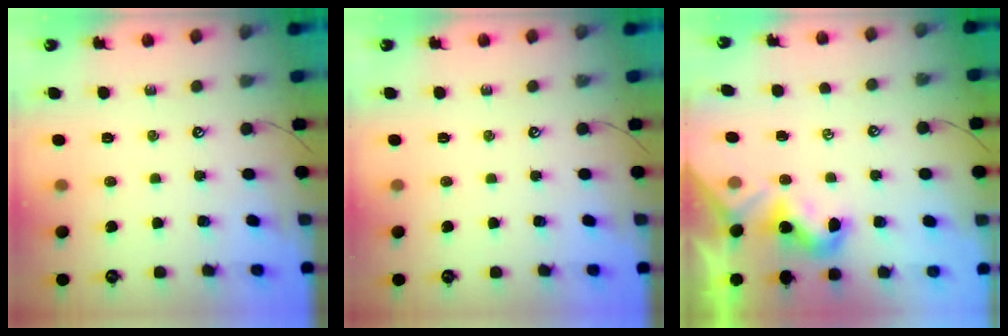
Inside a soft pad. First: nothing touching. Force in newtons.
{"total": 0.0}
{"total": 1.9, "press": 1.9, "slide": 0.4}